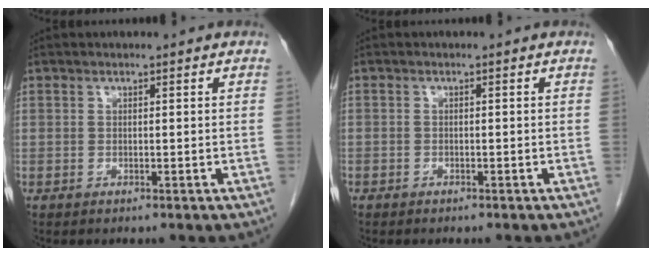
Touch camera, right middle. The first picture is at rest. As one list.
[{"total": 0.7, "force": [-0.6, 0.5, 0.1], "torque": [-0.005, 0.003, -0.010]}]